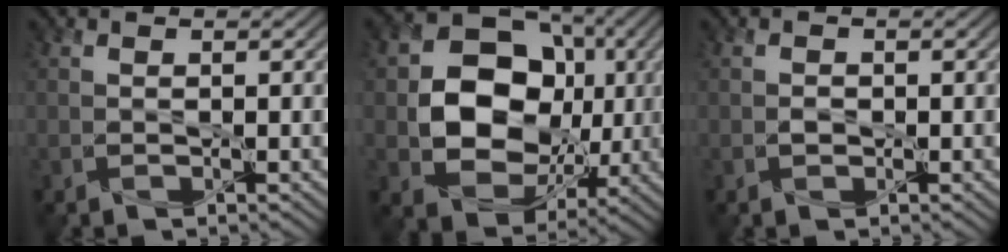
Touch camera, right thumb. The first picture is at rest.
{"total": 12.9, "force": [0.4, 10.3, 7.8], "torque": [-0.146, -0.007, 0.005]}
{"total": 0.6, "force": [-0.2, 0.5, 0.3], "torque": [-0.004, -0.002, -0.004]}